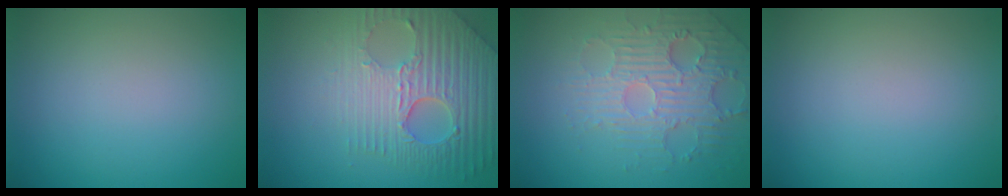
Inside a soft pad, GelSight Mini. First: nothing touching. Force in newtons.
{"total": 7.8, "press": 5.6, "slide": 5.4}
{"total": 4.1, "press": 3.8, "slide": 1.7}
{"total": 0.0}